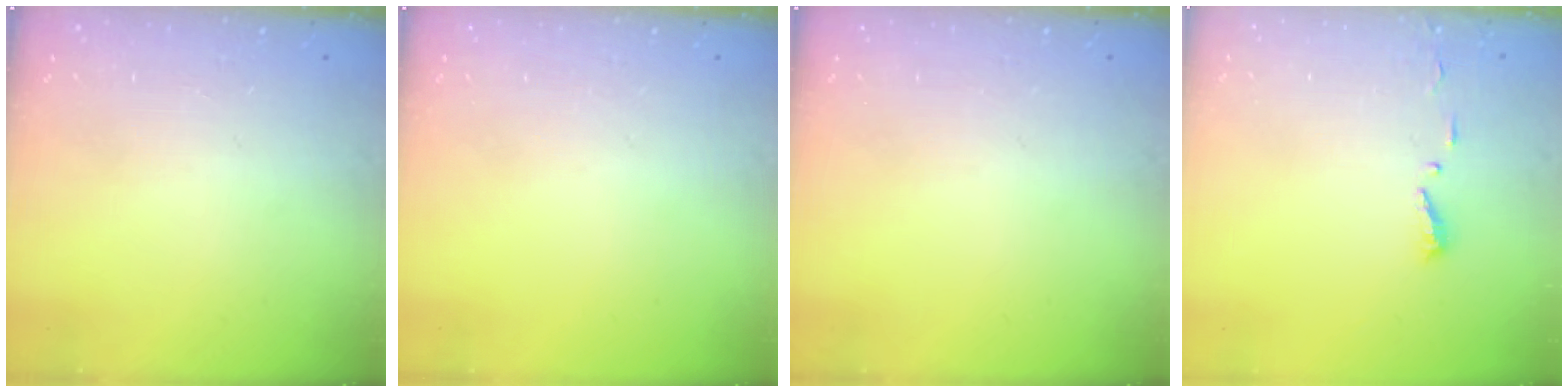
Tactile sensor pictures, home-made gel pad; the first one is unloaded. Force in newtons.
{"total": 0.0}
{"total": 0.0}
{"total": 4.7, "press": 4.7, "slide": 0.5}